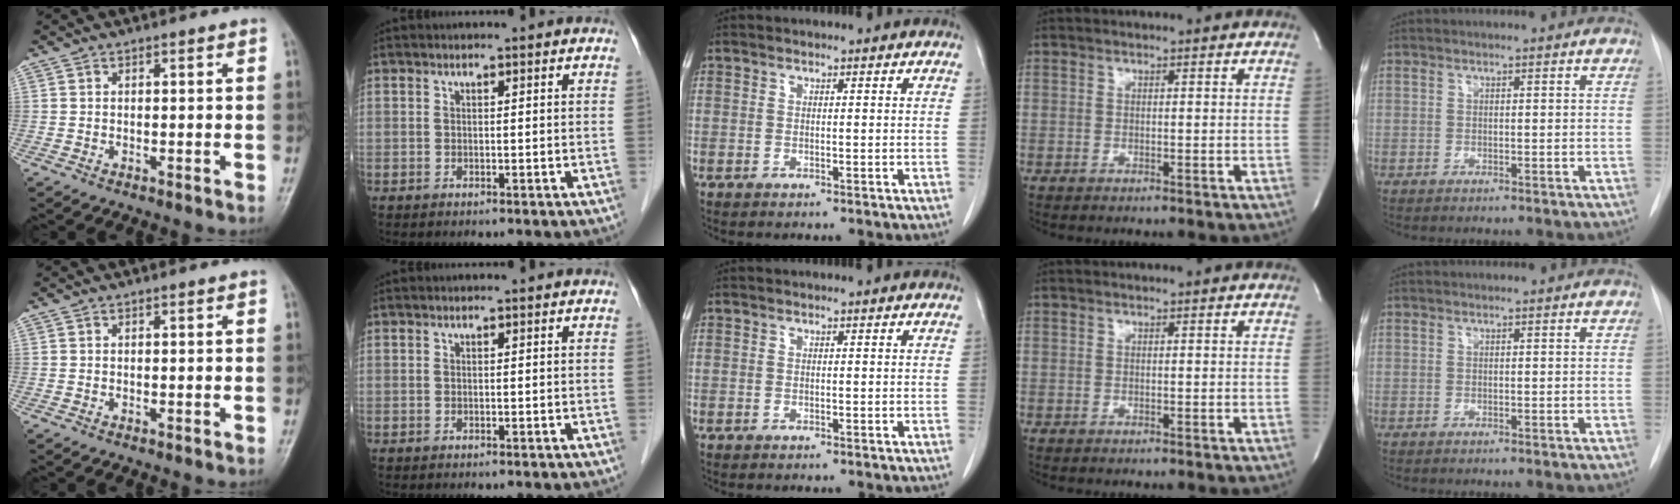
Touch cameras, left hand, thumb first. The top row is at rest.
{}